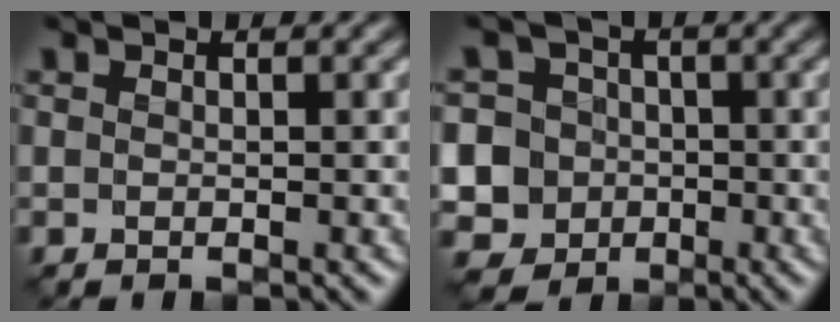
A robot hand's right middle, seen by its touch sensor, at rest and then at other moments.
{"total": 9.6, "force": [-3.8, 8.5, 2.5], "torque": [-0.046, -0.002, -0.102]}